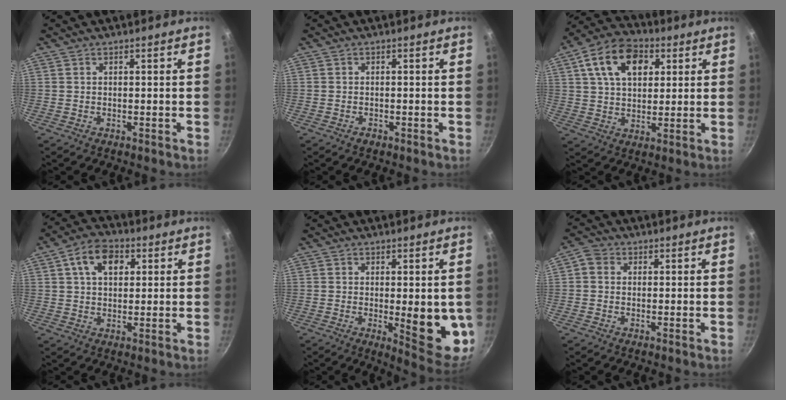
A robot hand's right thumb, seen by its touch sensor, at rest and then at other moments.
{"total": 1.0, "force": [-0.6, 0.6, 0.4], "torque": [-0.007, 0.005, -0.011]}
{"total": 14.1, "force": [4.9, 9.3, 9.4], "torque": [-0.136, 0.005, 0.072]}
{"total": 8.7, "force": [2.9, 5.8, 5.8], "torque": [-0.078, 0.005, 0.038]}
{"total": 12.1, "force": [-1.0, 4.3, 11.3], "torque": [-0.113, -0.019, -0.004]}
{"total": 2.9, "force": [0.3, 2.6, 1.3], "torque": [-0.021, 0.005, -0.009]}